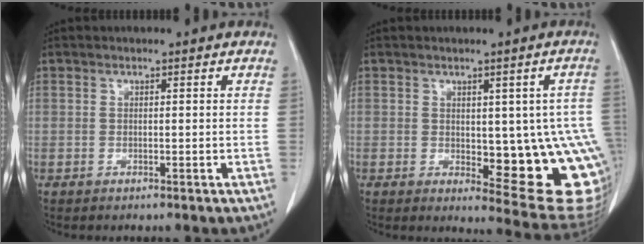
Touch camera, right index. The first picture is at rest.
{"total": 14.7, "force": [-1.8, 5.3, 13.5], "torque": [-0.109, 0.005, -0.004]}